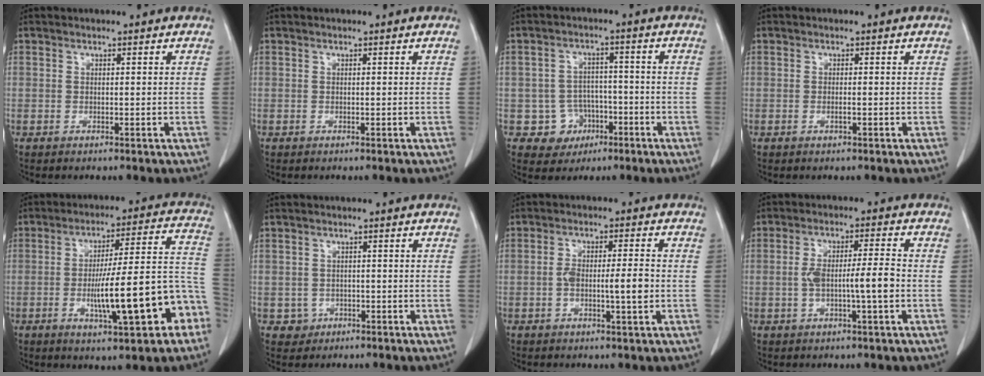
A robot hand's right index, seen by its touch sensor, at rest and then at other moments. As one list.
[{"total": 0.0}, {"total": 5.8, "force": [-2.2, 5.3, 0.5], "torque": [0.003, 0.015, -0.028]}, {"total": 0.7, "force": [-0.2, 0.0, 0.6], "torque": [-0.015, -0.001, -0.002]}, {"total": 17.2, "force": [-5.9, 2.7, 15.9], "torque": [-0.211, 0.026, -0.077]}, {"total": 2.5, "force": [-0.8, 2.4, 0.0], "torque": [0.008, 0.011, -0.009]}, {"total": 5.9, "force": [-1.0, 0.9, 5.7], "torque": [-0.110, 0.007, -0.016]}, {"total": 6.9, "force": [-1.2, 0.6, 6.8], "torque": [-0.130, 0.011, -0.020]}]